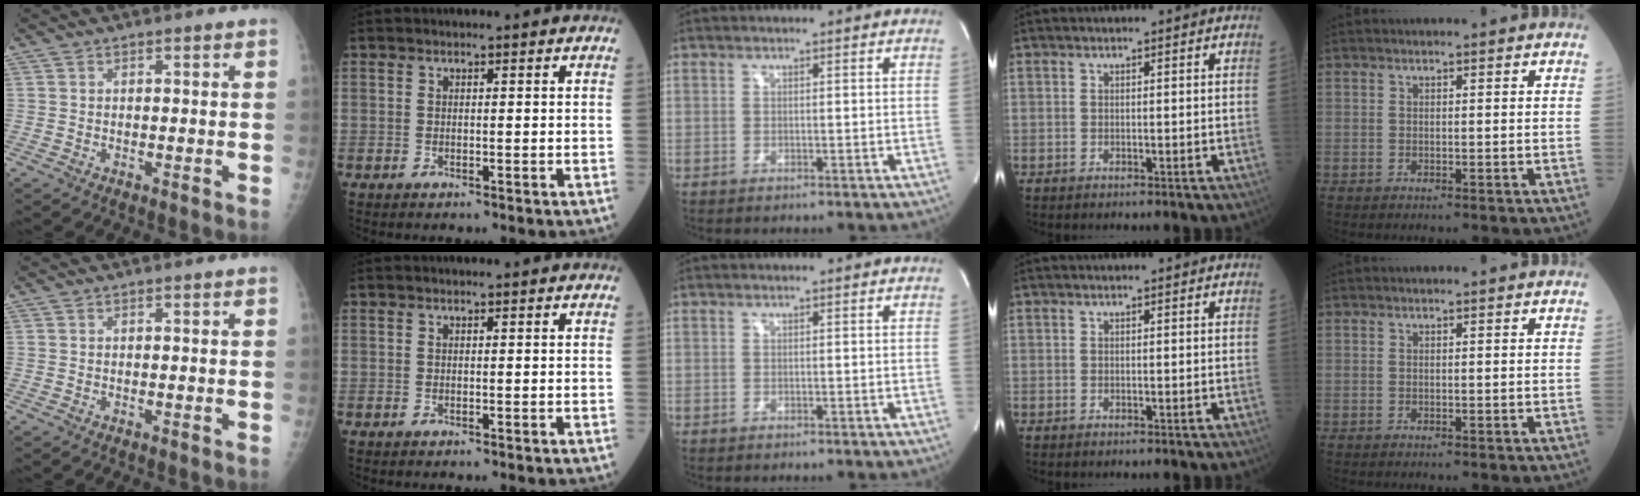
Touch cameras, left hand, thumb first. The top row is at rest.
{}